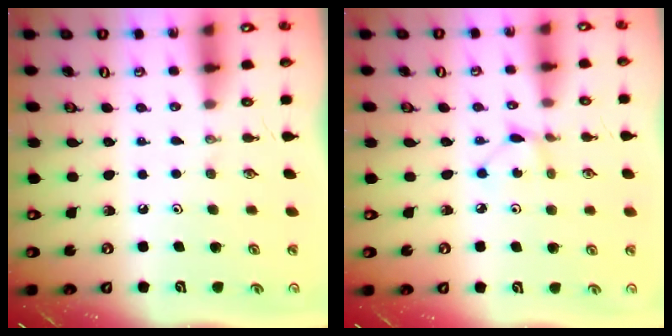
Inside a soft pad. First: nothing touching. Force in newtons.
{"total": 2.3, "press": 2.3, "slide": 0.2}